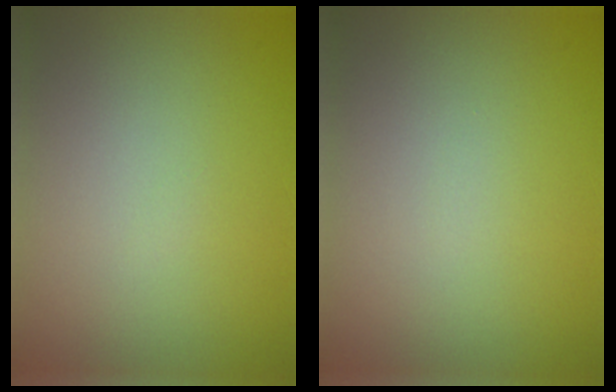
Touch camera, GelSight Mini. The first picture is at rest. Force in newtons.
{"total": 0.0}